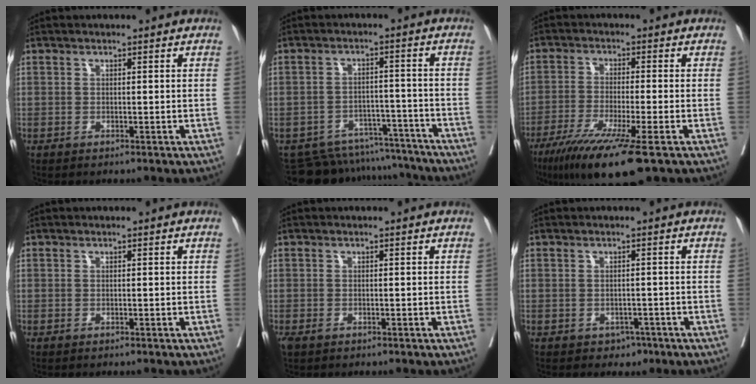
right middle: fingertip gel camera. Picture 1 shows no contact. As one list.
[{"total": 14.0, "force": [-13.2, 4.5, 1.4], "torque": [-0.020, 0.026, -0.172]}, {"total": 12.0, "force": [-7.4, 0.1, 9.5], "torque": [-0.160, -0.035, -0.122]}, {"total": 0.0}, {"total": 1.2, "force": [-0.7, 0.6, 0.7], "torque": [-0.019, -0.004, -0.008]}, {"total": 1.8, "force": [-1.0, 1.4, 0.5], "torque": [-0.002, 0.005, -0.008]}]